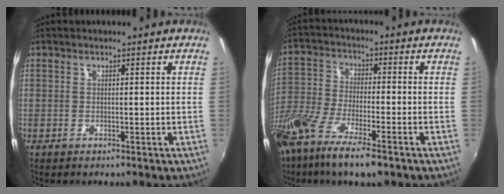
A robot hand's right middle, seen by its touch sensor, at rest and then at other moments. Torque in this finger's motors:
{"motor_torque": [1.08, -1.06, 0.68, 0.21]}